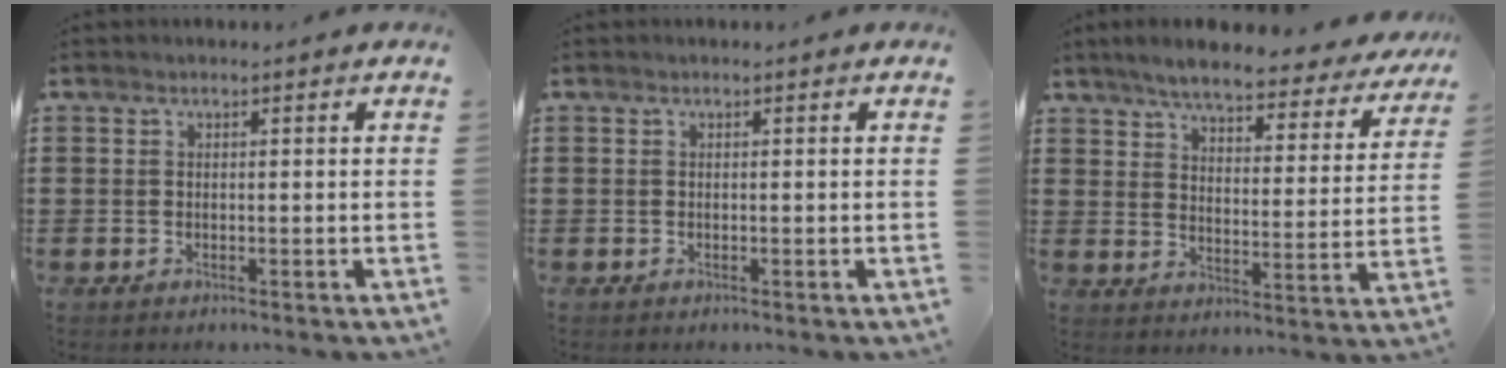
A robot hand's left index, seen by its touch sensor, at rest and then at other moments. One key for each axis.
{"total": 0.0}
{"total": 5.9, "fx": 5.4, "fy": 0.7, "fz": 2.1, "tx": -0.067, "ty": -0.032, "tz": 0.091}